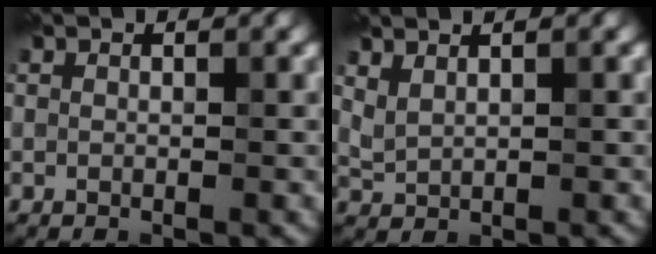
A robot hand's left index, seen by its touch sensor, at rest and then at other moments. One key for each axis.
{"total": 1.5, "fx": 1.3, "fy": 0.4, "fz": 0.7, "tx": -0.019, "ty": -0.001, "tz": 0.034}